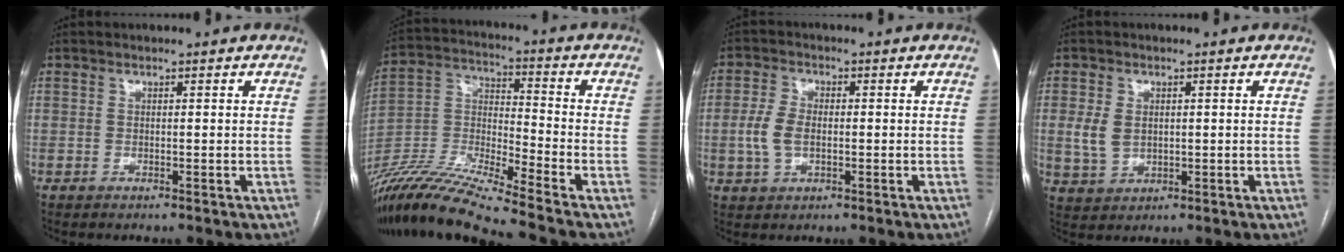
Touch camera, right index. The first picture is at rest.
{"total": 16.4, "force": [-14.4, -1.7, 7.6], "torque": [-0.152, -0.005, -0.273]}
{"total": 5.3, "force": [-0.6, 3.1, 4.2], "torque": [-0.106, 0.010, -0.011]}
{"total": 4.5, "force": [0.5, 3.3, 3.0], "torque": [-0.069, 0.007, 0.018]}